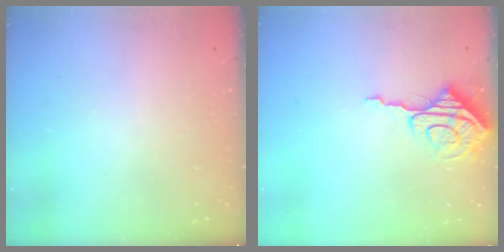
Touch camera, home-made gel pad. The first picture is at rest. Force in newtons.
{"total": 8.5, "press": 8.5, "slide": 0.5}